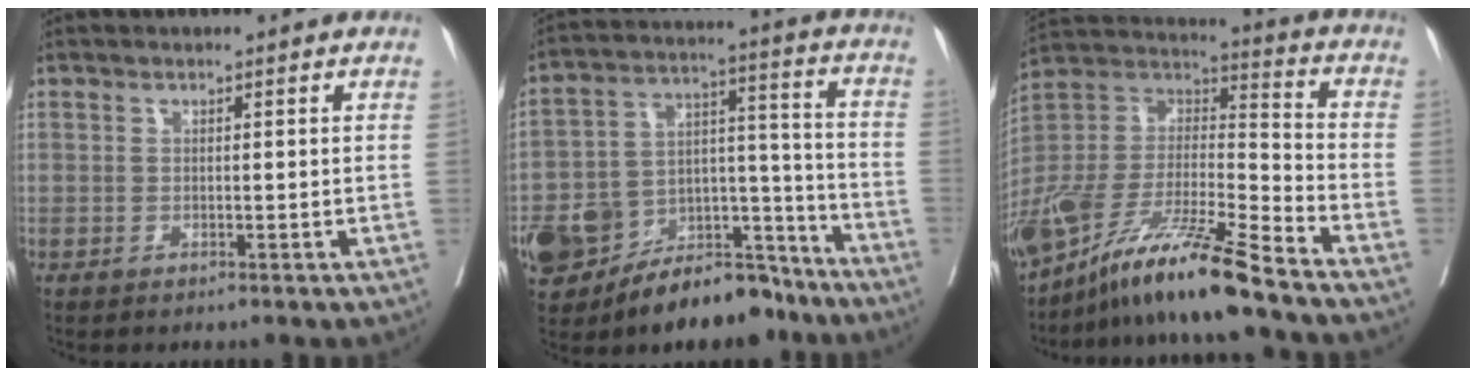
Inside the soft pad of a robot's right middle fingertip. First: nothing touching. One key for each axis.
{"total": 20.4, "fx": -15.0, "fy": 9.3, "fz": 10.2, "tx": -0.197, "ty": 0.033, "tz": -0.247}
{"total": 19.6, "fx": -15.1, "fy": 0.7, "fz": 12.4, "tx": -0.267, "ty": -0.022, "tz": -0.287}